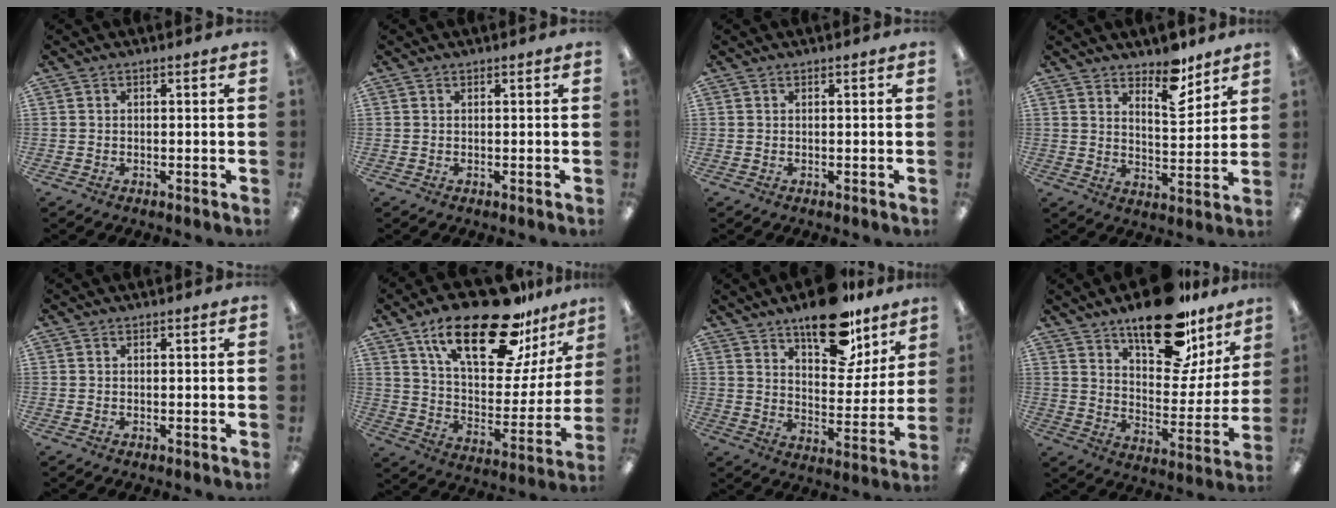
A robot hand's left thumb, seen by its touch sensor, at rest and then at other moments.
{"total": 0.0}
{"total": 0.0}
{"total": 9.4, "force": [7.5, 3.6, 4.3], "torque": [-0.044, -0.055, 0.128]}
{"total": 0.0}
{"total": 27.2, "force": [17.2, 10.9, 18.1], "torque": [-0.279, -0.097, 0.287]}
{"total": 17.2, "force": [12.3, 7.7, 9.4], "torque": [-0.123, -0.072, 0.208]}
{"total": 21.8, "force": [15.5, 9.3, 12.2], "torque": [-0.168, -0.096, 0.258]}